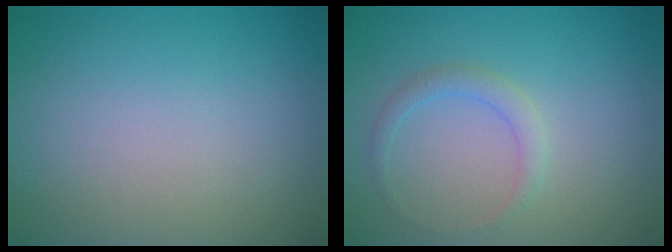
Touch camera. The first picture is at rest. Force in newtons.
{"total": 1.5, "press": 1.5, "slide": 0.0}